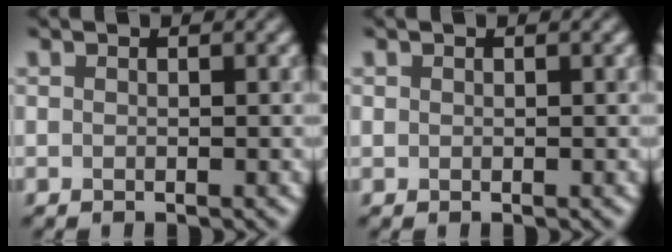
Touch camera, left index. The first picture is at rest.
{"total": 0.0}